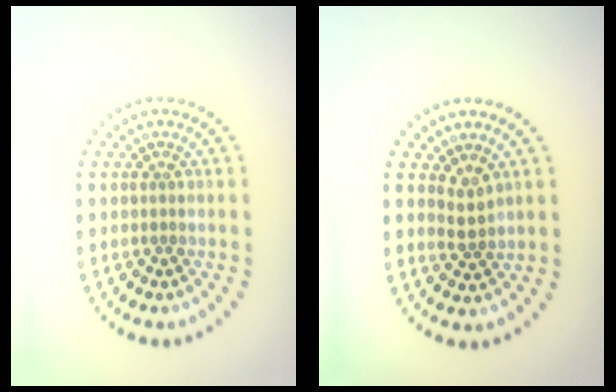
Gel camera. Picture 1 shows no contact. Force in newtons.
{"total": 1.6, "press": 1.2, "slide": 1.0}